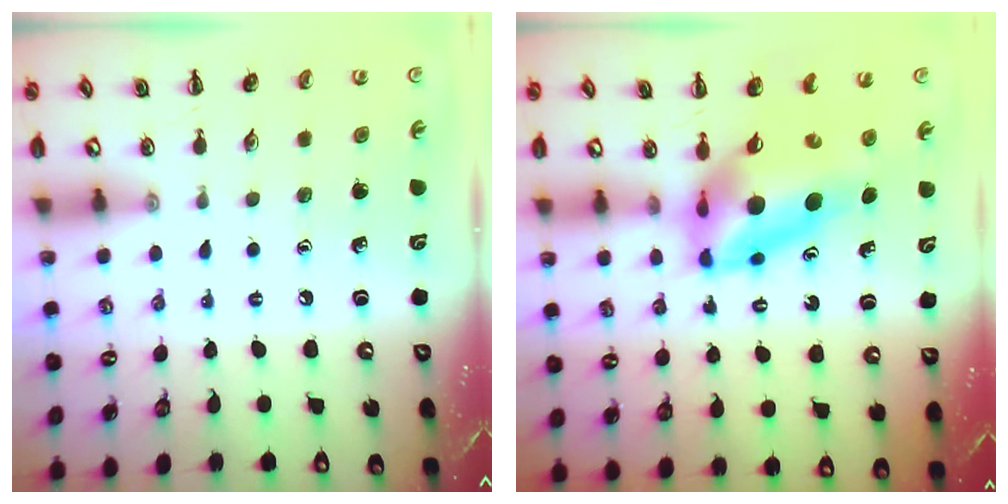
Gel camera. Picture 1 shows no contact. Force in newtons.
{"total": 9.6, "press": 9.1, "slide": 3.0}